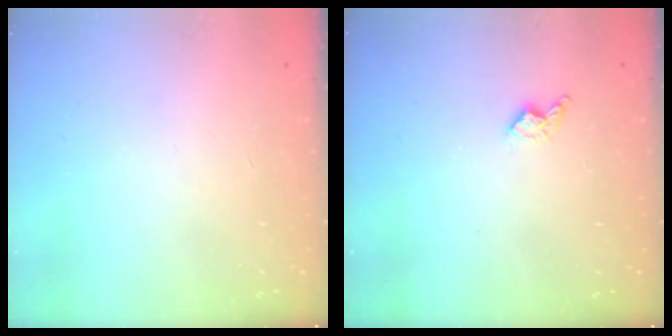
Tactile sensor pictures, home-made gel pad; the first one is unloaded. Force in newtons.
{"total": 4.0, "press": 3.9, "slide": 0.8}